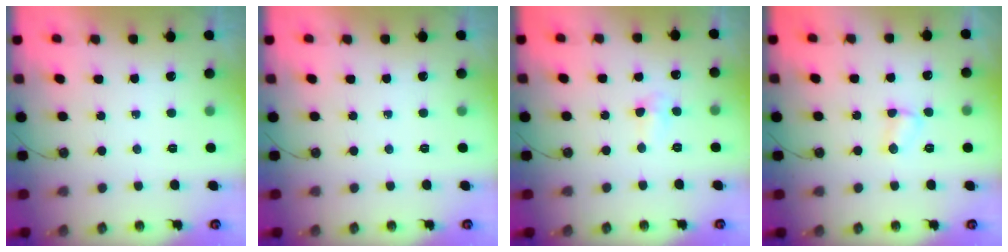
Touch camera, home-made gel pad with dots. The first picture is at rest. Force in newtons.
{"total": 0.0}
{"total": 4.3, "press": 4.2, "slide": 0.7}
{"total": 4.9, "press": 4.9, "slide": 0.5}